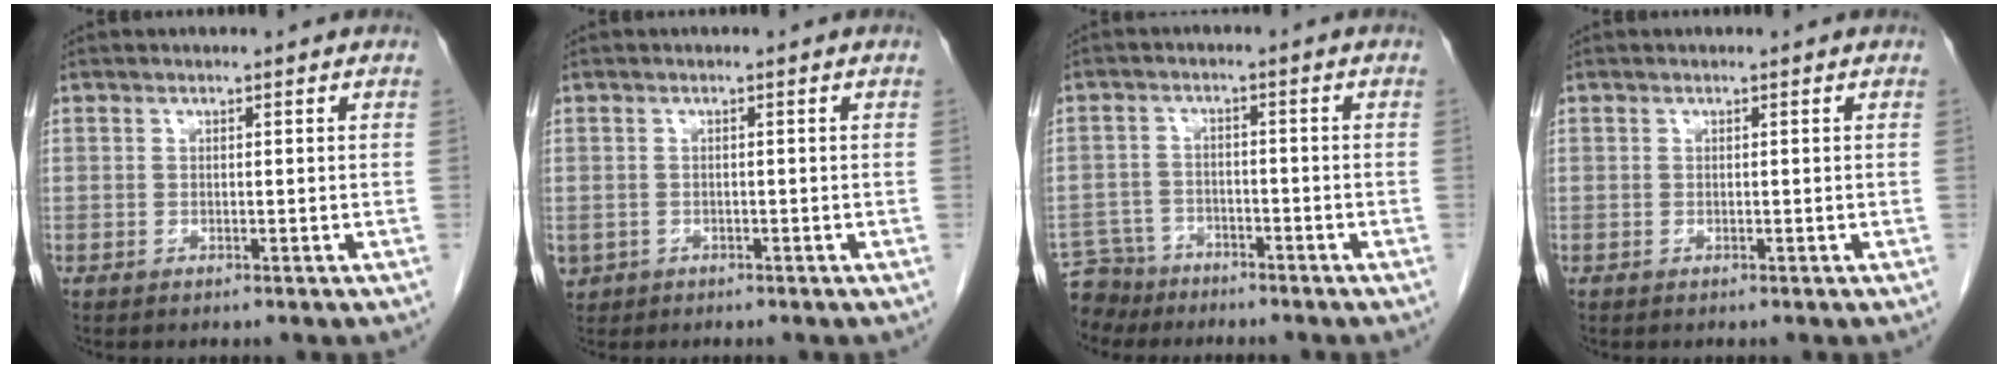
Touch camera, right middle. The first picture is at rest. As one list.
[{"total": 2.4, "force": [-1.1, 2.0, 0.3], "torque": [-0.008, 0.002, -0.016]}, {"total": 6.0, "force": [-5.3, 2.8, -0.2], "torque": [0.003, -0.003, -0.097]}, {"total": 0.0}]